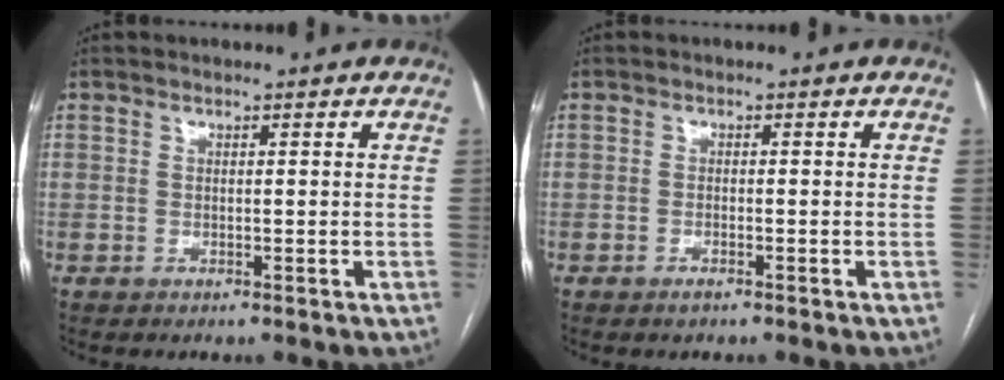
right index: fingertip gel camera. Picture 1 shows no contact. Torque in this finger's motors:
{"motor_torque": [0.17, 0.19, -0.02, 0.01]}